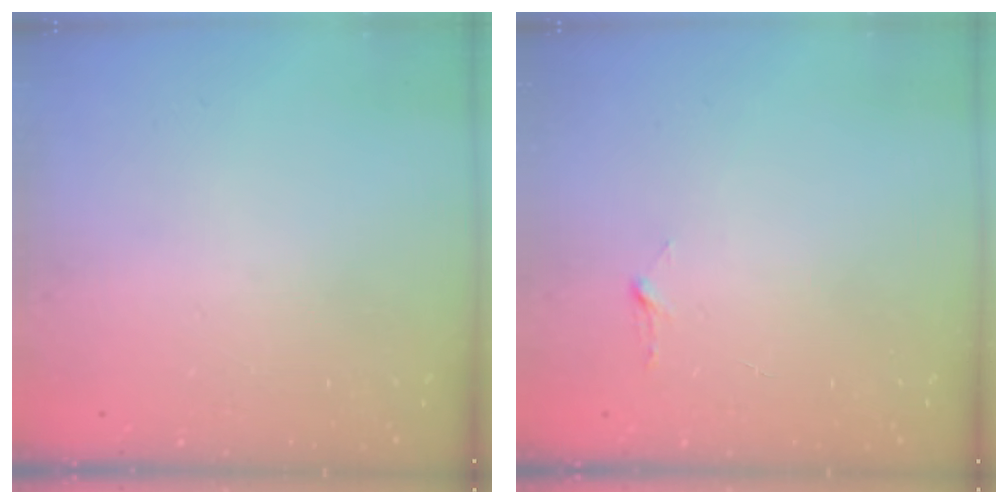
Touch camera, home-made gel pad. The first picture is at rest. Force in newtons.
{"total": 2.9, "press": 2.9, "slide": 0.3}